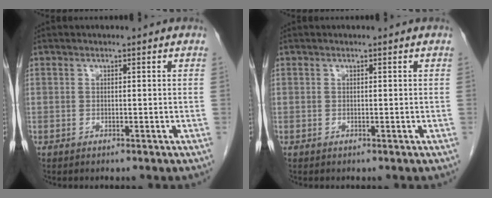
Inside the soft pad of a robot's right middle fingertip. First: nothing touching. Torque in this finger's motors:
{"motor_torque": [0.00, 0.00, 0.00, 0.00]}